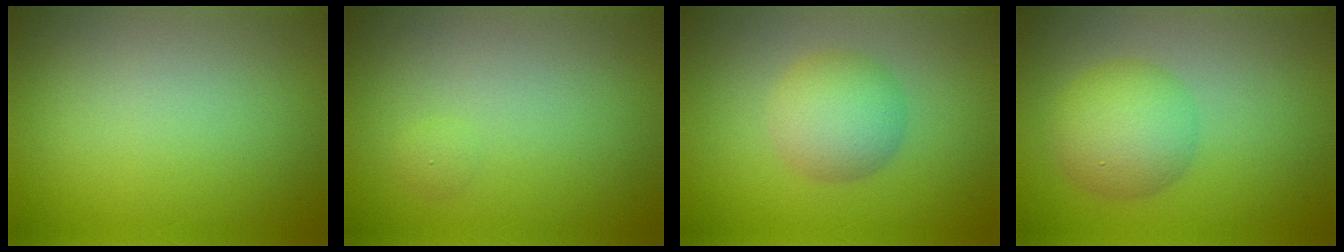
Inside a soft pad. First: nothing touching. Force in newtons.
{"total": 0.7, "press": 0.7, "slide": 0.1}
{"total": 3.9, "press": 3.9, "slide": 0.2}
{"total": 4.7, "press": 4.7, "slide": 0.1}